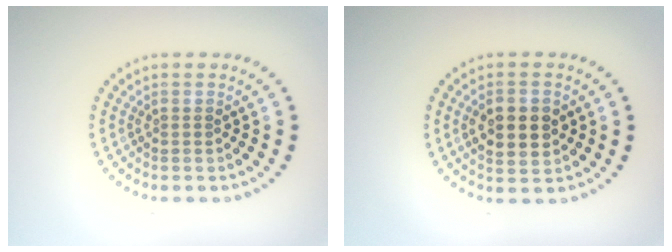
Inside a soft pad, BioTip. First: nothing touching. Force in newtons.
{"total": 4.2, "press": 4.1, "slide": 0.2}